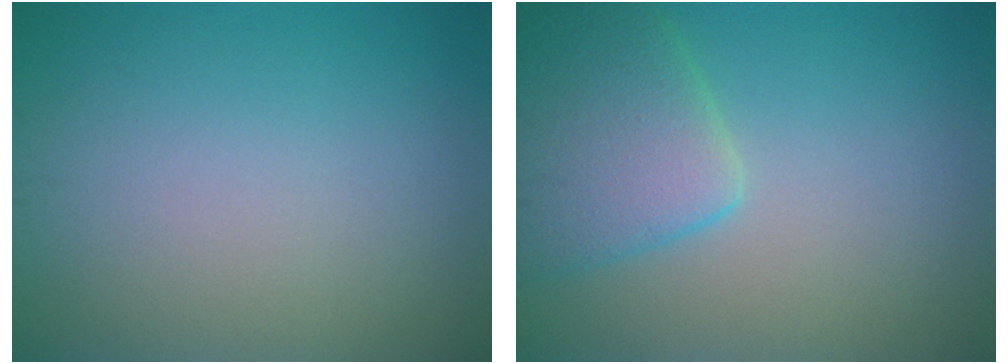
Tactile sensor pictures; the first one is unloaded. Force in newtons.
{"total": 5.2, "press": 5.2, "slide": 0.3}